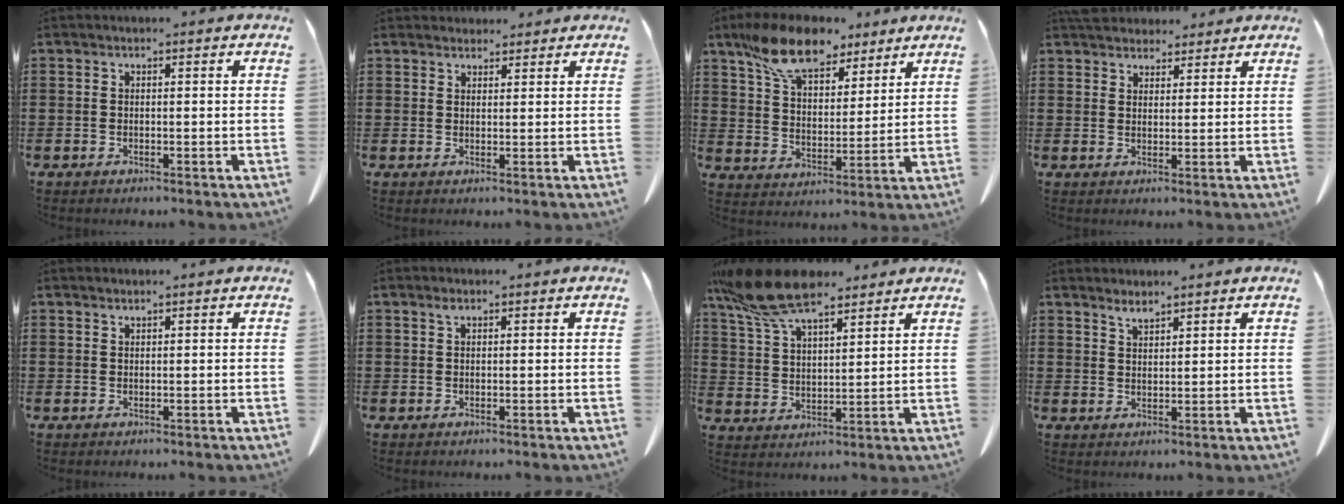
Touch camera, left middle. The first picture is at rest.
{"total": 2.4, "force": [2.3, 0.8, 0.0], "torque": [-0.005, -0.001, 0.045]}
{"total": 11.2, "force": [8.6, 4.6, 5.5], "torque": [-0.130, -0.019, 0.162]}
{"total": 4.1, "force": [3.9, 1.4, 0.3], "torque": [-0.009, -0.008, 0.075]}
{"total": 0.6, "force": [0.6, 0.1, 0.3], "torque": [-0.007, 0.000, 0.011]}
{"total": 0.8, "force": [0.5, 0.3, 0.6], "torque": [-0.014, 0.002, 0.009]}
{"total": 11.9, "force": [9.0, 3.2, 7.0], "torque": [-0.167, -0.018, 0.165]}
{"total": 1.9, "force": [1.8, 0.2, 0.6], "torque": [-0.015, 0.001, 0.034]}